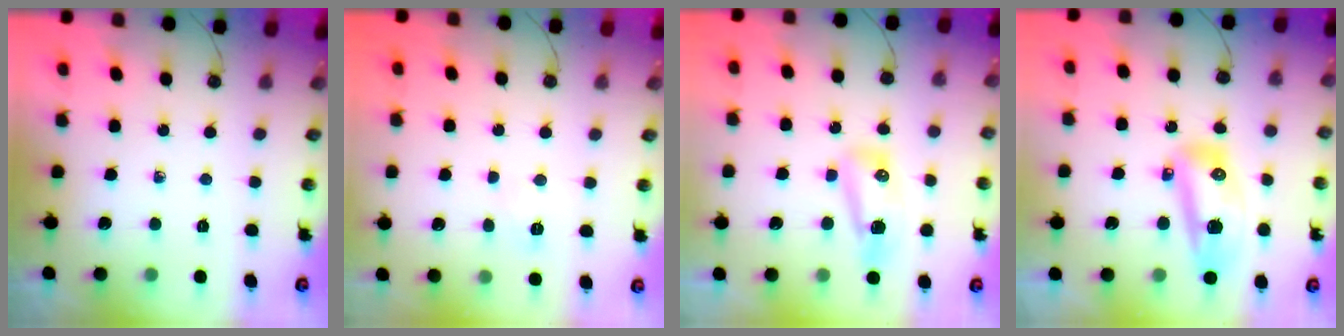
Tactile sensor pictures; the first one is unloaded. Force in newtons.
{"total": 2.9, "press": 2.8, "slide": 0.7}
{"total": 9.3, "press": 8.8, "slide": 3.2}
{"total": 12.6, "press": 12.5, "slide": 1.6}